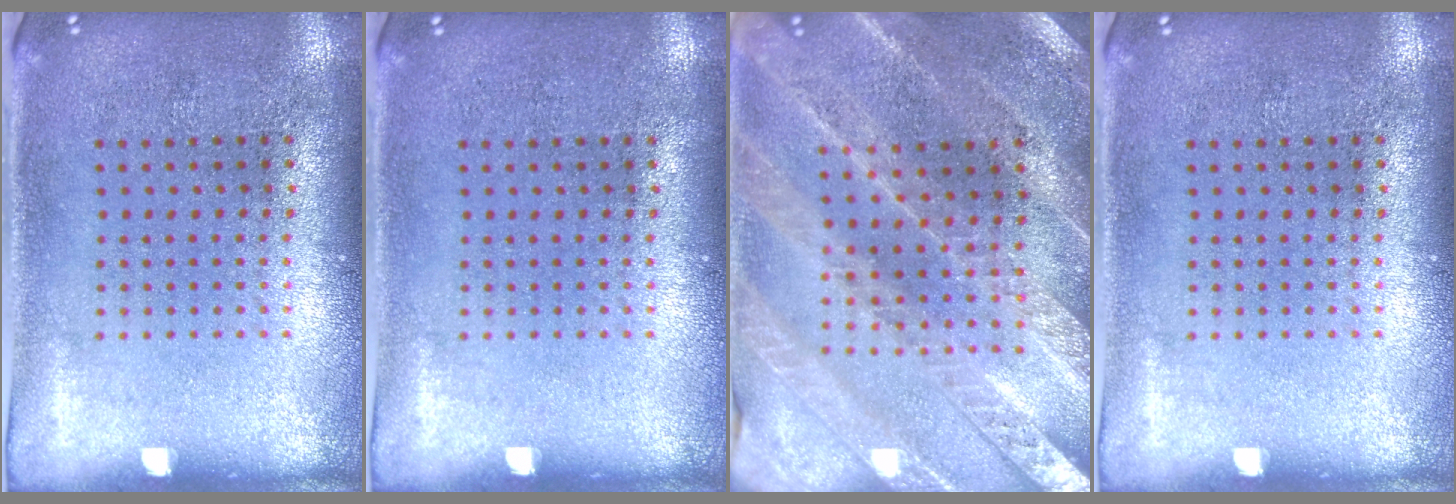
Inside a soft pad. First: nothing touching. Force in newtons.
{"total": 0.0}
{"total": 2.4, "press": 2.4, "slide": 0.2}
{"total": 0.0}